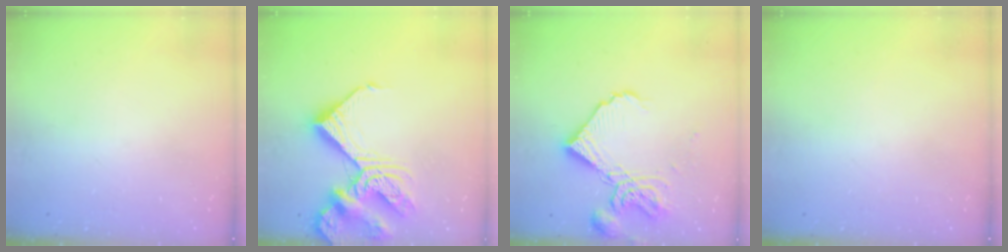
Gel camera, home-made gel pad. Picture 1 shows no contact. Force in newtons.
{"total": 16.5, "press": 16.4, "slide": 2.1}
{"total": 13.7, "press": 13.6, "slide": 1.7}
{"total": 0.0}